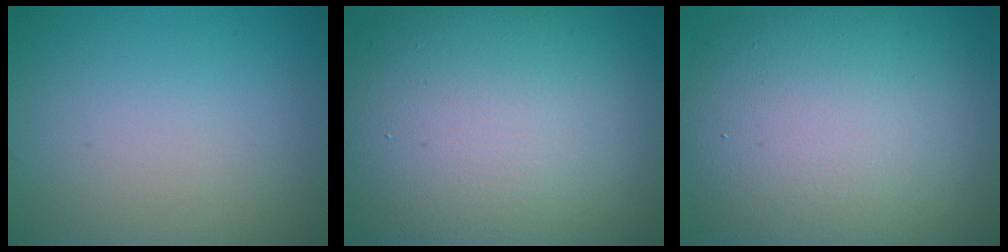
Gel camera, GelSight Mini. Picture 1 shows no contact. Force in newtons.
{"total": 16.5, "press": 16.5, "slide": 0.9}
{"total": 13.6, "press": 13.6, "slide": 0.9}